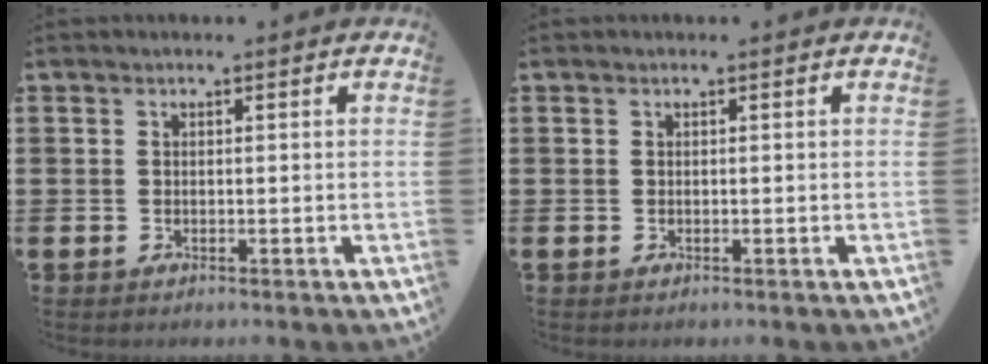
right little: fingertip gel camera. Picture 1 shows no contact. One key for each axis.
{"total": 0.0}